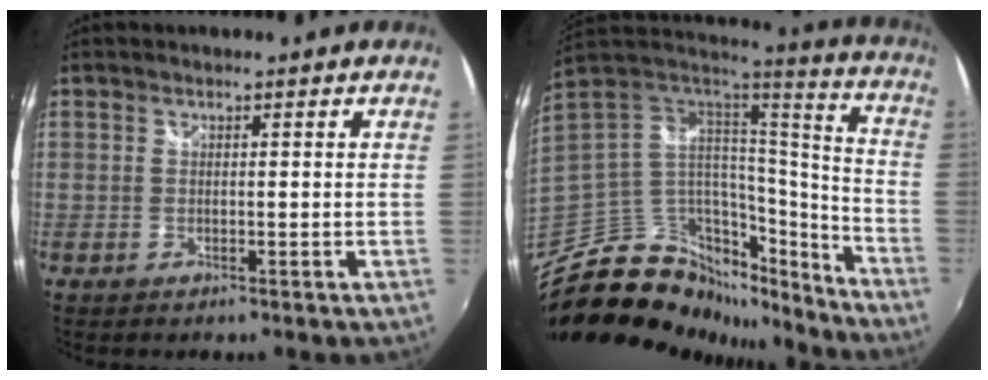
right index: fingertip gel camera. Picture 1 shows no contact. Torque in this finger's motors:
{"motor_torque": [-0.21, -0.76, 0.08, 0.00]}